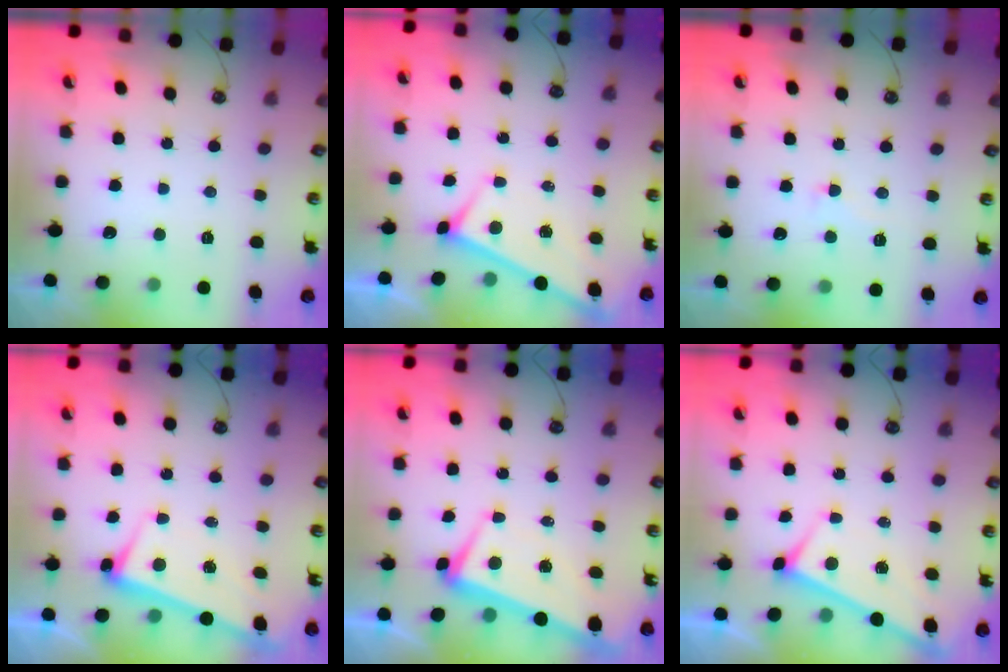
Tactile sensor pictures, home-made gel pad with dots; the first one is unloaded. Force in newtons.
{"total": 2.9, "press": 2.9, "slide": 0.3}
{"total": 3.0, "press": 2.9, "slide": 0.7}
{"total": 2.7, "press": 2.6, "slide": 0.8}
{"total": 0.8, "press": 0.1, "slide": 0.8}
{"total": 3.0, "press": 2.9, "slide": 0.3}